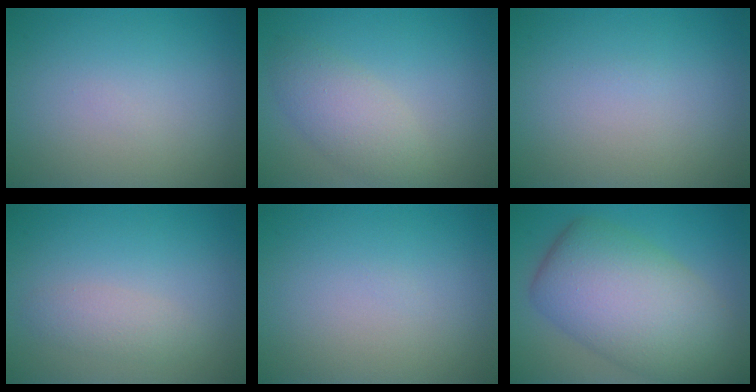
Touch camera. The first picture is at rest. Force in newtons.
{"total": 3.4, "press": 3.4, "slide": 0.2}
{"total": 0.0}
{"total": 1.7, "press": 1.7, "slide": 0.0}
{"total": 0.0}
{"total": 10.7, "press": 10.7, "slide": 0.4}